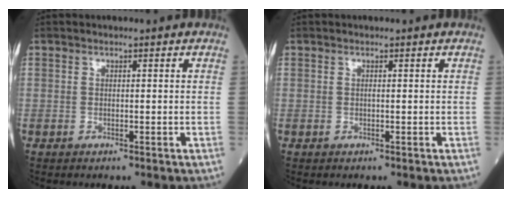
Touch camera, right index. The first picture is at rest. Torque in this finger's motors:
{"motor_torque": [0.23, 0.10, 0.07, 0.02]}